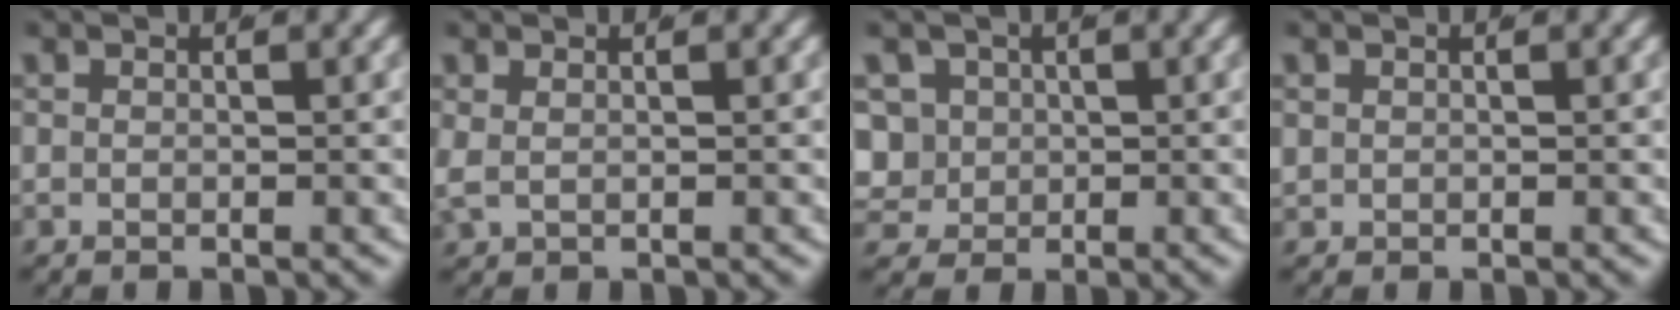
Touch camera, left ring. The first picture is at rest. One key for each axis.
{"total": 1.1, "fx": 0.5, "fy": 0.6, "fz": 0.8, "tx": -0.026, "ty": -0.008, "tz": 0.020}
{"total": 8.1, "fx": -0.3, "fy": 7.5, "fz": 3.1, "tx": -0.098, "ty": -0.035, "tz": 0.003}
{"total": 0.9, "fx": 0.1, "fy": 0.8, "fz": 0.2, "tx": -0.016, "ty": -0.008, "tz": 0.010}